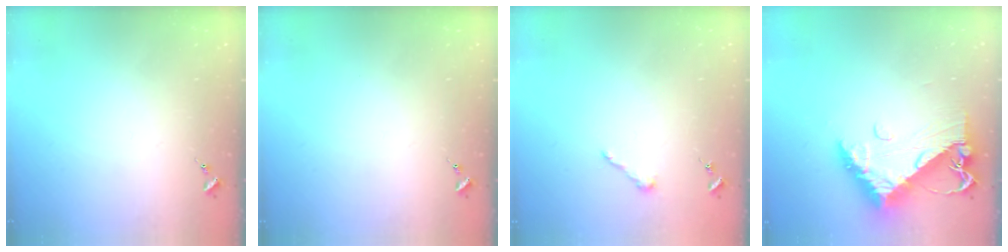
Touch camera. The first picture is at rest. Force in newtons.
{"total": 0.0}
{"total": 3.6, "press": 3.6, "slide": 0.4}
{"total": 12.7, "press": 12.7, "slide": 1.3}